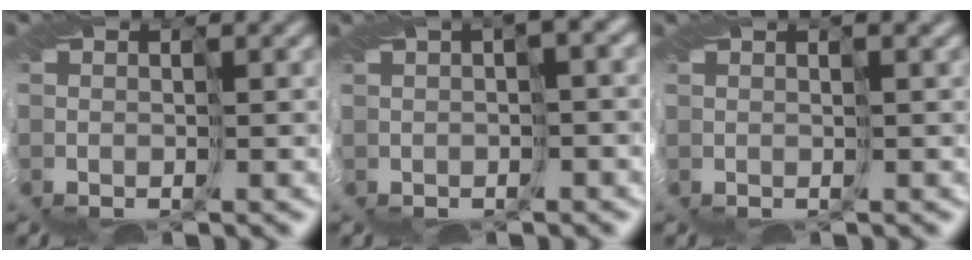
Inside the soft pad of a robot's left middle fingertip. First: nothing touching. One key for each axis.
{"total": 3.9, "fx": 1.3, "fy": 0.6, "fz": 3.6, "tx": -0.052, "ty": 0.020, "tz": 0.018}
{"total": 3.3, "fx": 1.9, "fy": 0.9, "fz": 2.5, "tx": -0.025, "ty": 0.014, "tz": 0.012}